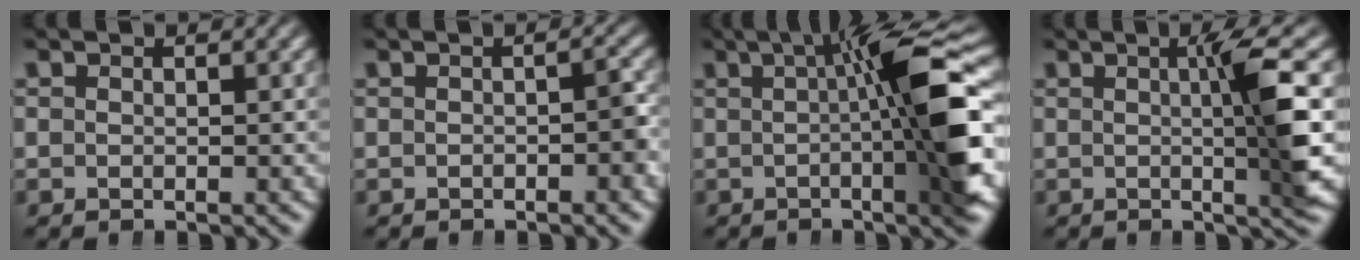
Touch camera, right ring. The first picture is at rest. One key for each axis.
{"total": 1.3, "fx": -0.5, "fy": 0.1, "fz": 1.2, "tx": -0.019, "ty": -0.002, "tz": -0.007}
{"total": 10.6, "fx": 0.5, "fy": 1.3, "fz": 10.5, "tx": -0.151, "ty": 0.015, "tz": 0.004}
{"total": 5.3, "fx": 0.4, "fy": -0.3, "fz": 5.3, "tx": -0.081, "ty": 0.000, "tz": 0.006}